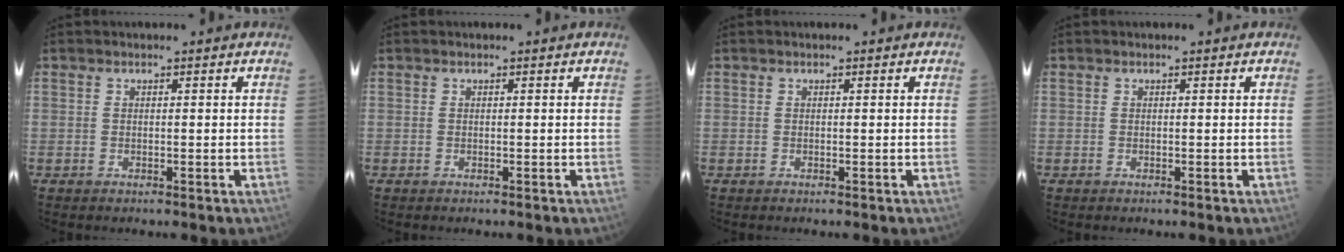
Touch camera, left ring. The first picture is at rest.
{"total": 0.0}
{"total": 0.0}
{"total": 0.0}